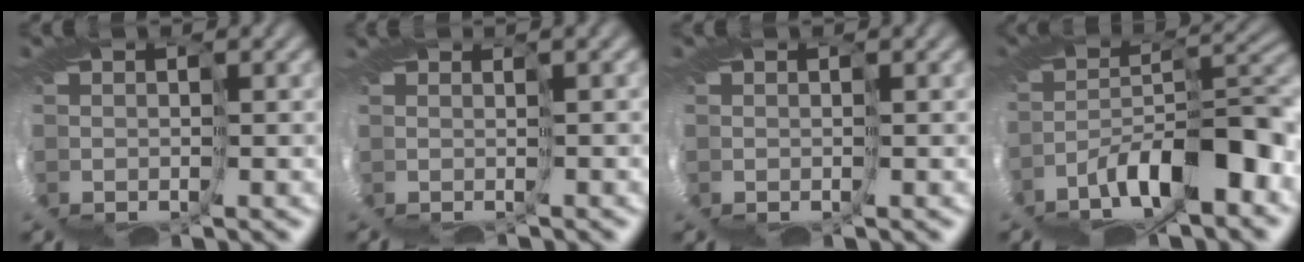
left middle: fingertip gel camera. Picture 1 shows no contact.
{"total": 3.1, "force": [-0.8, -2.6, -1.6], "torque": [0.020, -0.006, 0.002]}
{"total": 0.0}
{"total": 5.5, "force": [-4.2, -0.7, 3.5], "torque": [-0.066, 0.010, -0.070]}